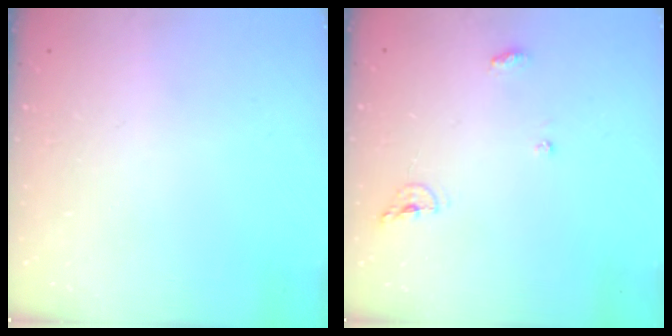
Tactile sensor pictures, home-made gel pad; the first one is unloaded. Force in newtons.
{"total": 6.8, "press": 6.7, "slide": 0.6}